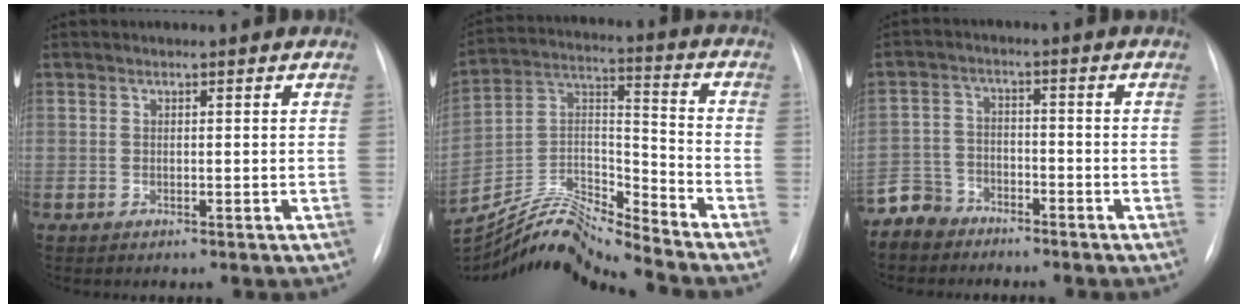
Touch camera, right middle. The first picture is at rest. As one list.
[{"total": 15.2, "force": [-14.7, -1.0, 3.7], "torque": [-0.074, 0.043, -0.274]}, {"total": 6.1, "force": [-5.2, 3.2, 0.0], "torque": [-0.002, -0.006, -0.108]}]